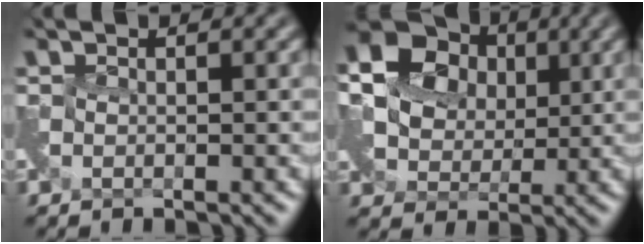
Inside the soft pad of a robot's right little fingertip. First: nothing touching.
{"total": 16.3, "force": [6.0, 13.3, 7.3], "torque": [-0.170, 0.058, 0.086]}